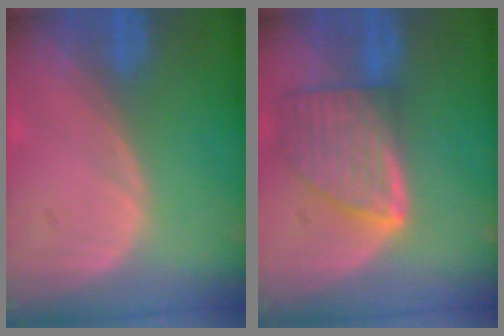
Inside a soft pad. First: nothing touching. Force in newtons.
{"total": 8.0, "press": 7.1, "slide": 3.6}